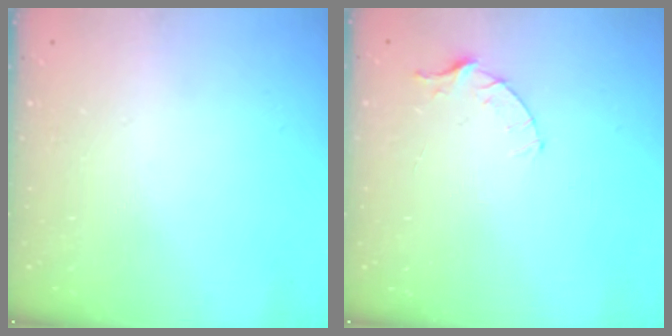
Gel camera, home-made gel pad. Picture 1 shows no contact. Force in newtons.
{"total": 3.4, "press": 3.4, "slide": 0.4}